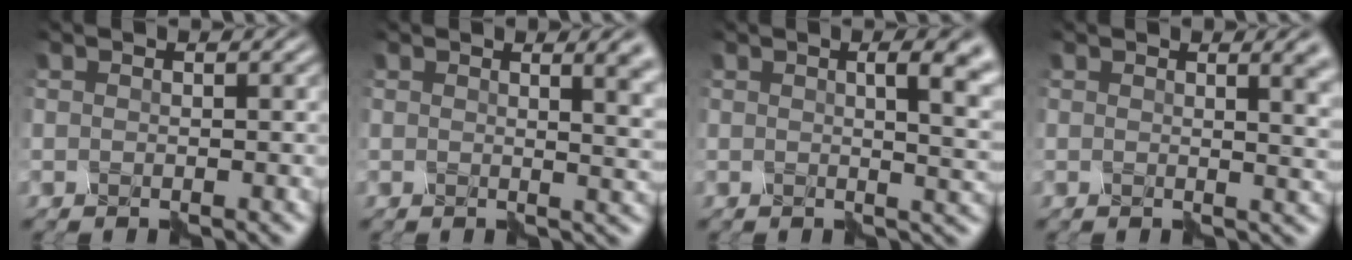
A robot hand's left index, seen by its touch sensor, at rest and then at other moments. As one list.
[{"total": 4.9, "force": [1.6, 2.1, 4.1], "torque": [-0.011, 0.025, 0.012]}, {"total": 7.0, "force": [2.1, 3.0, 6.0], "torque": [-0.030, 0.031, 0.020]}, {"total": 4.4, "force": [1.4, 1.8, 3.7], "torque": [-0.014, 0.020, 0.012]}]